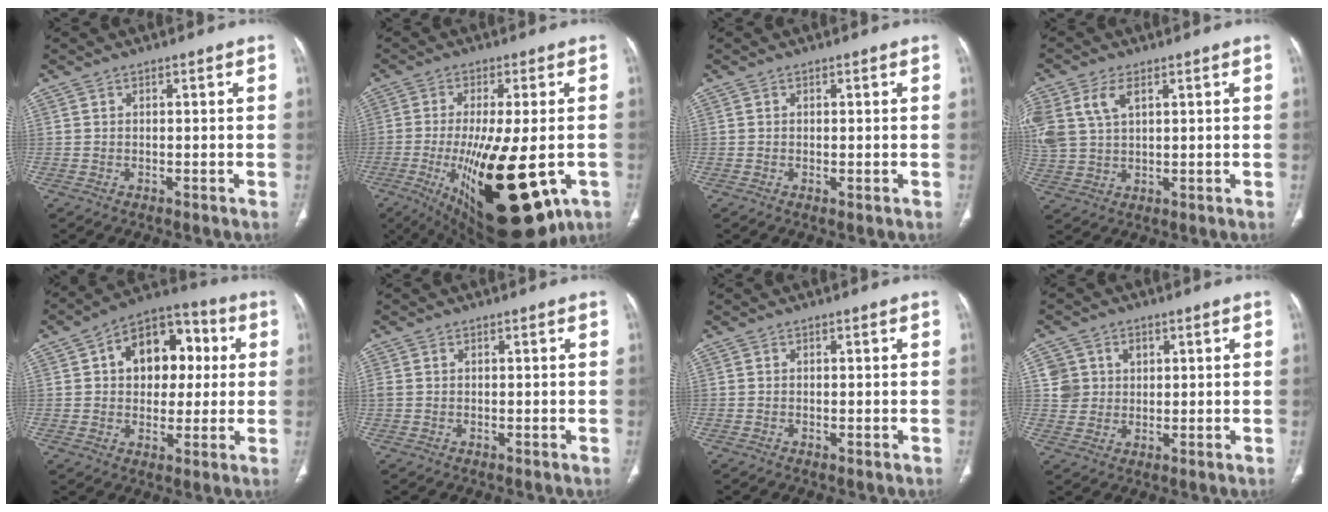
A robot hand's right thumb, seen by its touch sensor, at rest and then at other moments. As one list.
[{"total": 24.1, "force": [-6.5, 8.5, 21.6], "torque": [-0.335, -0.030, -0.074]}, {"total": 0.6, "force": [-0.1, 0.2, 0.5], "torque": [-0.012, -0.004, -0.003]}, {"total": 10.5, "force": [4.0, 6.3, 7.4], "torque": [-0.187, 0.002, 0.088]}, {"total": 15.3, "force": [3.2, 10.5, 10.7], "torque": [-0.102, 0.018, 0.040]}, {"total": 1.2, "force": [0.2, 1.0, 0.7], "torque": [-0.025, 0.009, 0.009]}, {"total": 0.0}, {"total": 5.7, "force": [1.7, 5.3, 1.1], "torque": [0.008, -0.004, 0.032]}]